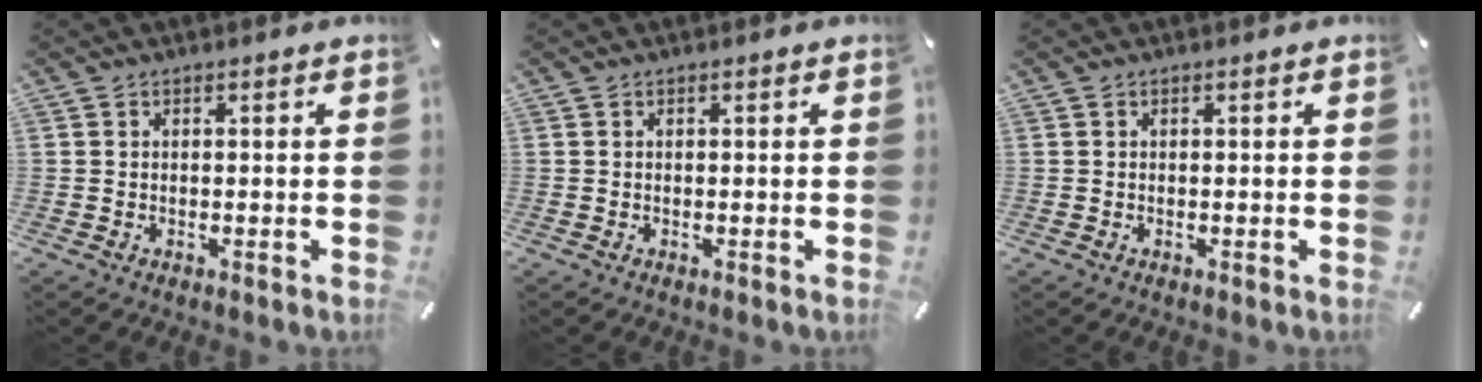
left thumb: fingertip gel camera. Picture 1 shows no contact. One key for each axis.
{"total": 0.0}
{"total": 0.0}